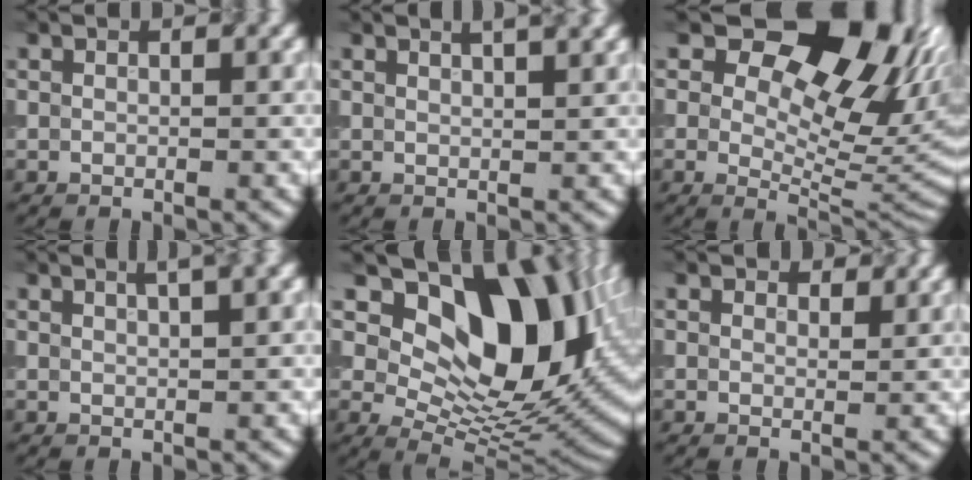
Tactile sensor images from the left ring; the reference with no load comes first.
{"total": 3.9, "force": [2.4, 1.6, 2.6], "torque": [-0.002, 0.022, 0.001]}
{"total": 12.5, "force": [5.6, 7.2, 8.6], "torque": [-0.097, 0.000, 0.081]}
{"total": 3.2, "force": [1.9, 0.9, 2.3], "torque": [-0.012, 0.015, 0.012]}
{"total": 13.4, "force": [4.5, 8.1, 9.7], "torque": [-0.121, -0.006, 0.078]}
{"total": 1.5, "force": [1.3, 0.6, 0.4], "torque": [-0.007, -0.003, 0.014]}